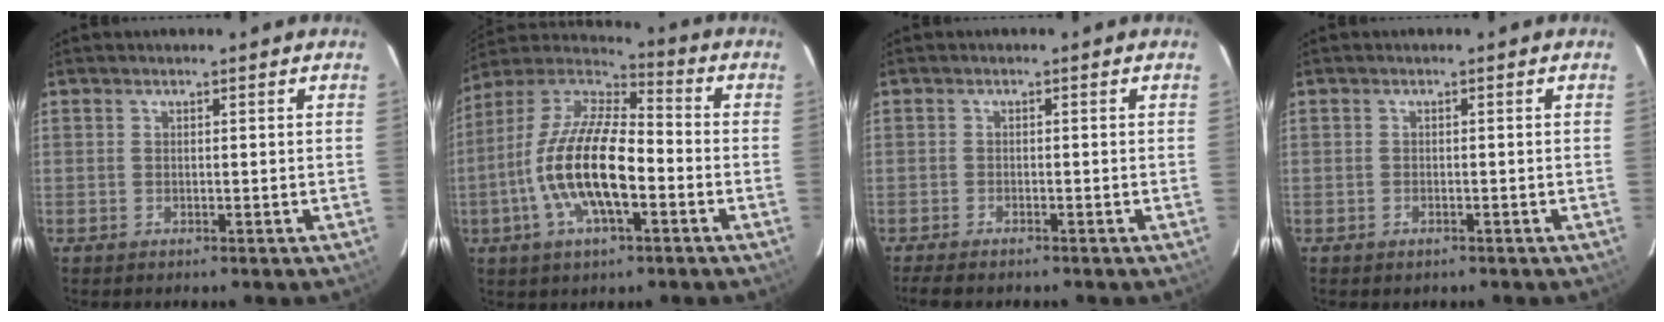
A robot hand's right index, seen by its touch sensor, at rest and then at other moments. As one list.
[{"total": 17.9, "force": [-4.7, 6.5, 16.0], "torque": [-0.316, -0.002, -0.095]}, {"total": 4.3, "force": [-3.7, 1.0, 2.0], "torque": [-0.051, -0.016, -0.065]}, {"total": 1.2, "force": [-0.8, 0.9, 0.3], "torque": [-0.007, 0.000, -0.010]}]